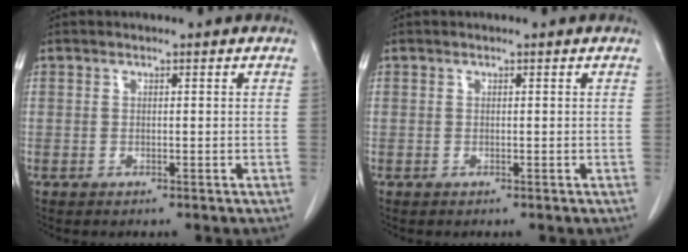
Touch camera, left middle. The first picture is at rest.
{"total": 0.0}